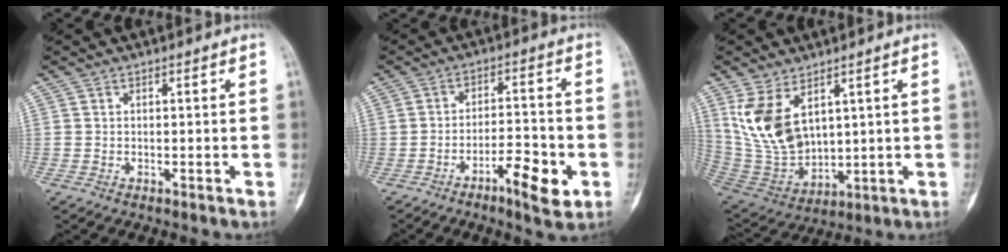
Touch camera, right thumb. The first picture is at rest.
{"total": 8.7, "force": [-4.0, 2.7, 7.2], "torque": [-0.105, 0.026, -0.064]}
{"total": 13.1, "force": [5.2, 7.7, 9.2], "torque": [-0.169, -0.025, 0.130]}